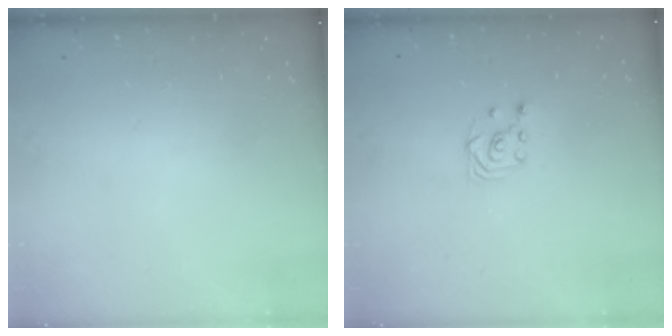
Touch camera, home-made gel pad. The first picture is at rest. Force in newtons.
{"total": 2.5, "press": 2.2, "slide": 1.2}